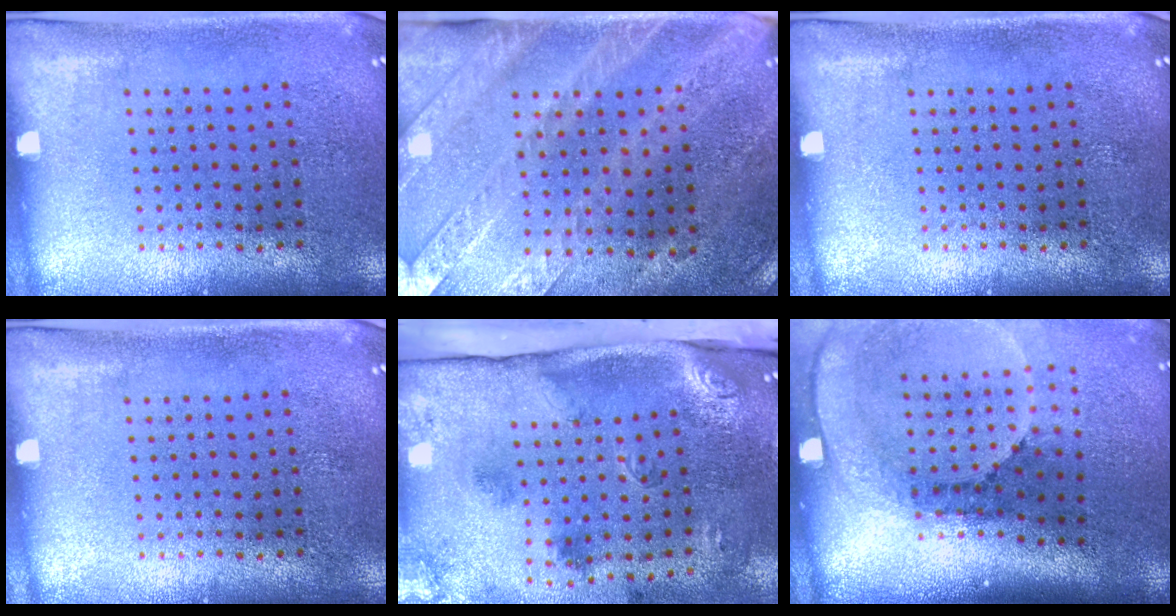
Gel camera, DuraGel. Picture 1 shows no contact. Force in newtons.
{"total": 3.0, "press": 2.6, "slide": 1.4}
{"total": 0.0}
{"total": 0.0}
{"total": 3.4, "press": 2.0, "slide": 2.7}
{"total": 2.6, "press": 1.7, "slide": 1.9}